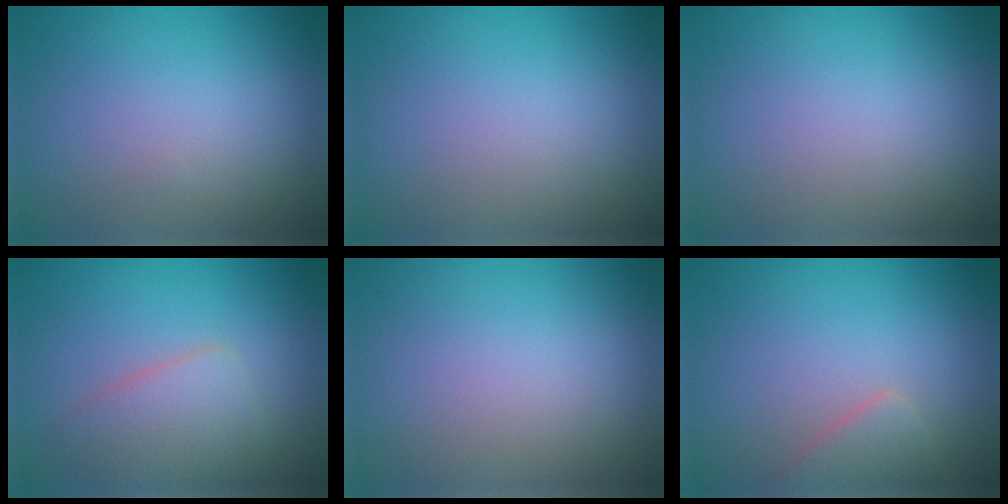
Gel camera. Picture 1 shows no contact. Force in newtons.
{"total": 0.0}
{"total": 0.0}
{"total": 3.6, "press": 3.6, "slide": 0.3}
{"total": 0.0}
{"total": 2.4, "press": 2.4, "slide": 0.2}